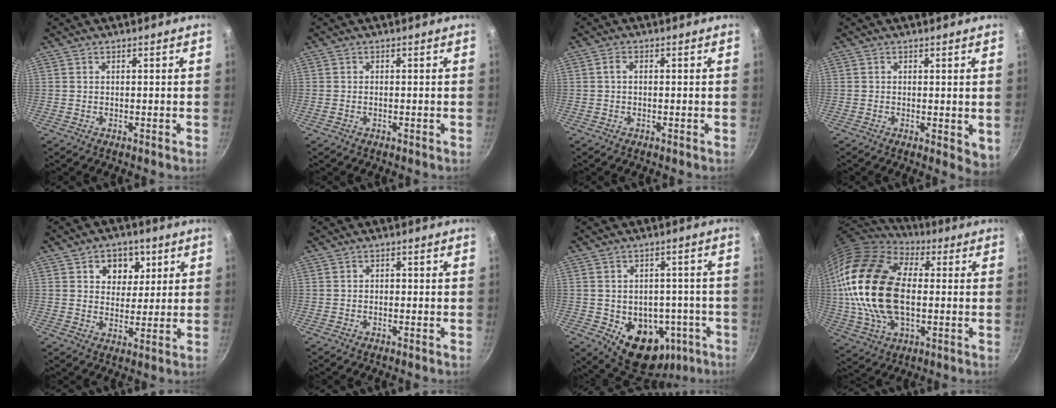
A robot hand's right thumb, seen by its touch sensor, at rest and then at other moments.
{"total": 0.7, "force": [-0.2, 0.5, 0.5], "torque": [-0.016, 0.007, 0.001]}
{"total": 1.3, "force": [0.1, 0.8, 1.0], "torque": [-0.017, 0.005, -0.001]}
{"total": 3.8, "force": [-0.2, 1.6, 3.5], "torque": [-0.041, -0.011, -0.003]}
{"total": 7.8, "force": [3.2, 5.8, 4.0], "torque": [-0.014, -0.008, 0.045]}
{"total": 0.8, "force": [-0.2, 0.7, 0.4], "torque": [0.001, 0.005, -0.007]}
{"total": 15.4, "force": [-6.1, 10.5, 9.5], "torque": [-0.111, 0.023, -0.069]}
{"total": 25.2, "force": [0.7, 14.2, 20.9], "torque": [-0.435, 0.006, 0.008]}